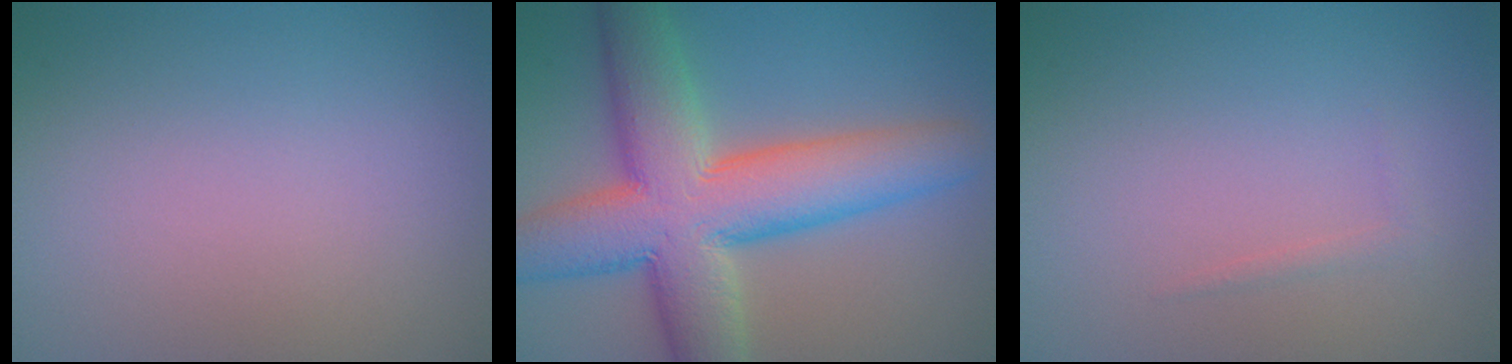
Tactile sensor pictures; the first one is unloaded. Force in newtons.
{"total": 11.9, "press": 11.9, "slide": 0.5}
{"total": 0.6, "press": 0.6, "slide": 0.0}